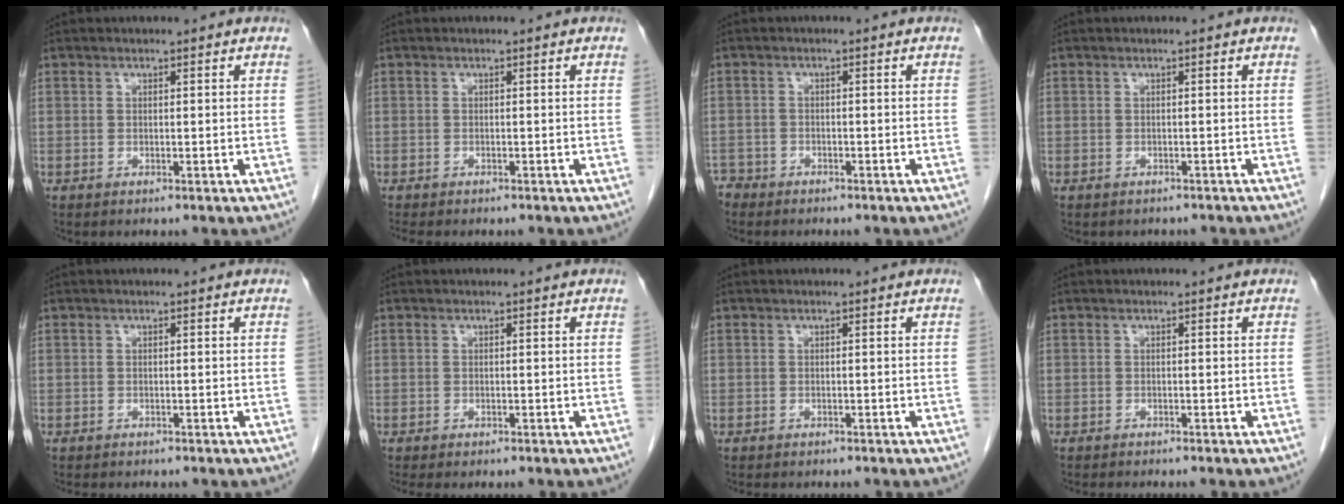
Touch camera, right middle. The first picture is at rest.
{"total": 3.4, "force": [-2.9, 0.9, 1.5], "torque": [-0.024, -0.009, -0.037]}
{"total": 3.0, "force": [-2.7, 1.3, 0.0], "torque": [-0.006, 0.001, -0.050]}
{"total": 3.1, "force": [-2.7, 1.3, 0.5], "torque": [-0.011, 0.000, -0.032]}
{"total": 3.0, "force": [-2.6, 0.9, 1.3], "torque": [-0.022, -0.008, -0.029]}
{"total": 2.7, "force": [-2.3, 0.7, 1.2], "torque": [-0.016, -0.007, -0.028]}
{"total": 3.2, "force": [-2.8, 0.9, 1.3], "torque": [-0.021, -0.008, -0.032]}
{"total": 3.4, "force": [-3.0, 0.1, 1.5], "torque": [-0.018, -0.005, -0.042]}